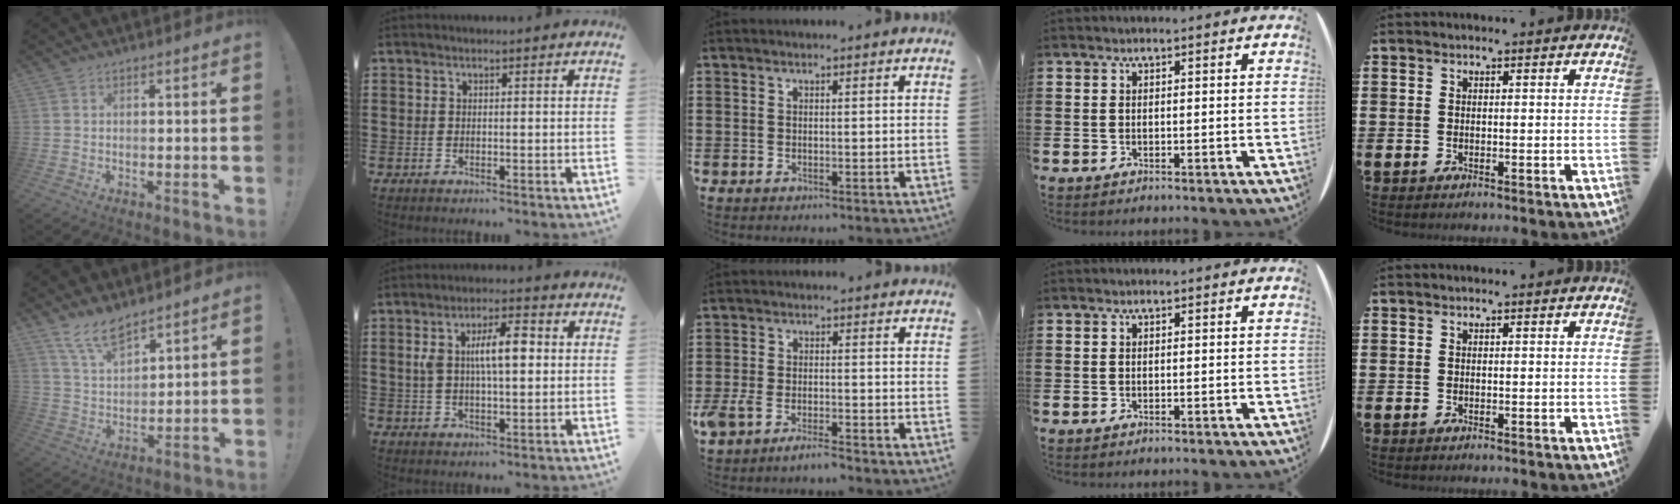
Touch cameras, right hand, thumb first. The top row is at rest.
{"thumb": {"total": 10.3, "force": [8.5, 3.9, 4.2], "torque": [-0.090, -0.052, 0.166]}, "index": {"total": 7.7, "force": [1.1, 3.0, 7.0], "torque": [-0.136, 0.009, 0.011]}, "middle": {"total": 3.7, "force": [-3.1, 0.8, 2.0], "torque": [-0.055, -0.005, -0.064]}}